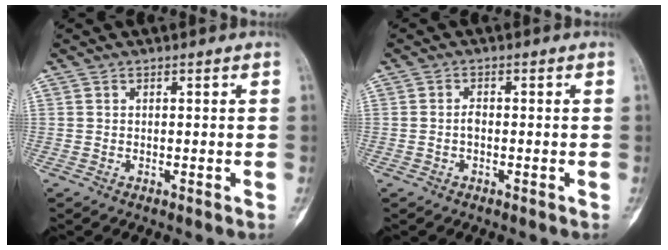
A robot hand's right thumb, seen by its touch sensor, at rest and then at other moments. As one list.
[{"total": 1.4, "force": [-0.3, 0.8, 1.1], "torque": [-0.019, 0.003, -0.006]}]